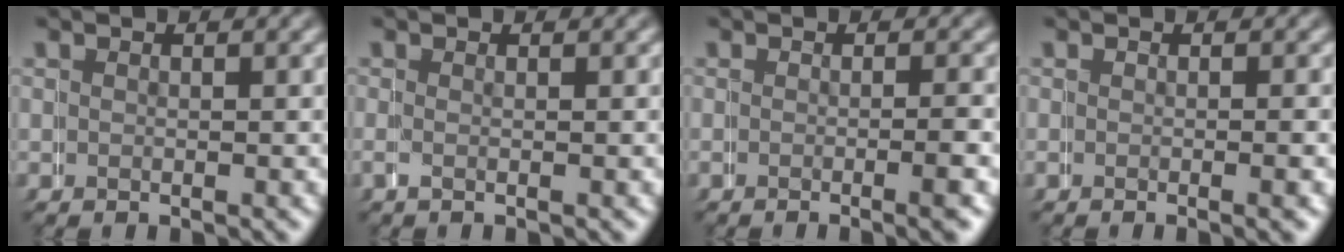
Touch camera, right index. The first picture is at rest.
{"total": 0.6, "force": [-0.3, 0.3, 0.4], "torque": [-0.019, -0.006, -0.004]}
{"total": 2.2, "force": [-1.1, 0.2, 1.9], "torque": [-0.022, 0.007, -0.020]}
{"total": 1.0, "force": [-0.4, 0.1, 0.9], "torque": [-0.012, 0.006, -0.008]}